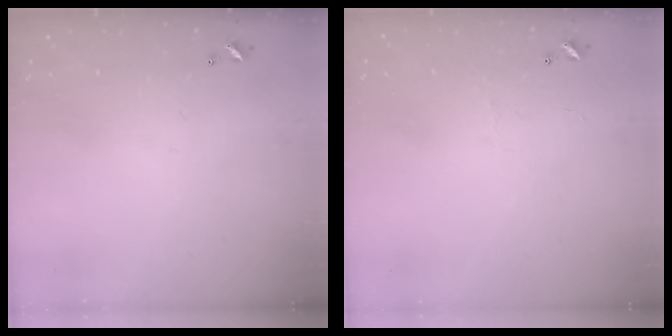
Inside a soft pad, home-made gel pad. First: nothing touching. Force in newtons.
{"total": 2.7, "press": 2.6, "slide": 0.5}